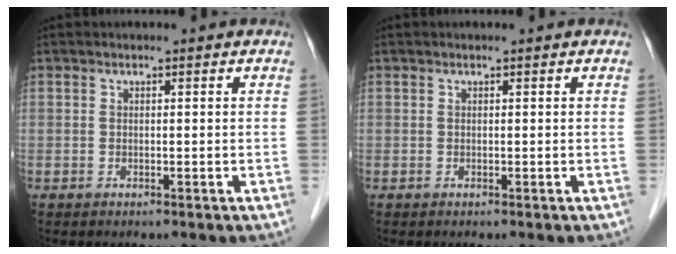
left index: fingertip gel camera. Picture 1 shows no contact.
{"total": 0.0}